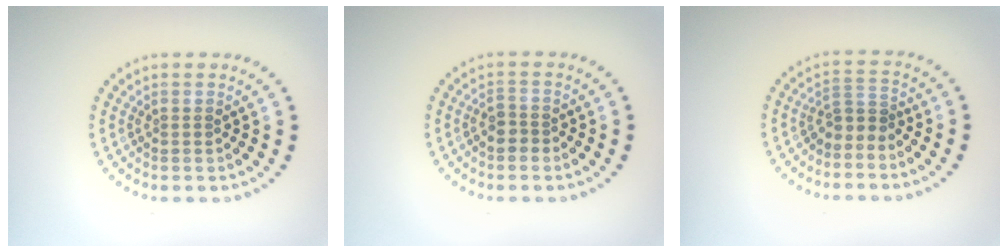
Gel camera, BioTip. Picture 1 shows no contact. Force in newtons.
{"total": 1.3, "press": 1.2, "slide": 0.7}
{"total": 1.9, "press": 1.2, "slide": 1.5}